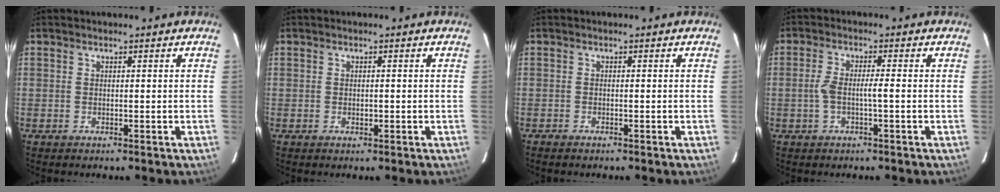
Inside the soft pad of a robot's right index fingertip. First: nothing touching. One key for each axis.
{"total": 0.8, "fx": -0.2, "fy": 0.4, "fz": 0.7, "tx": -0.013, "ty": -0.001, "tz": -0.003}
{"total": 1.3, "fx": -1.1, "fy": 0.3, "fz": 0.7, "tx": -0.012, "ty": -0.002, "tz": -0.012}
{"total": 3.7, "fx": -0.6, "fy": 0.5, "fz": 3.6, "tx": -0.076, "ty": 0.010, "tz": -0.009}